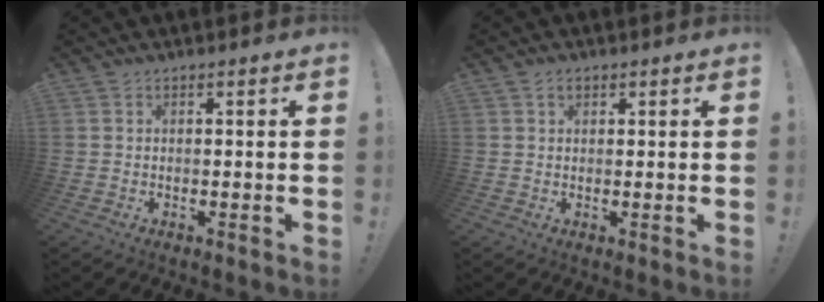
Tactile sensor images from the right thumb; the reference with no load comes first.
{"total": 1.7, "force": [0.9, 1.1, 0.9], "torque": [-0.018, 0.003, 0.016]}